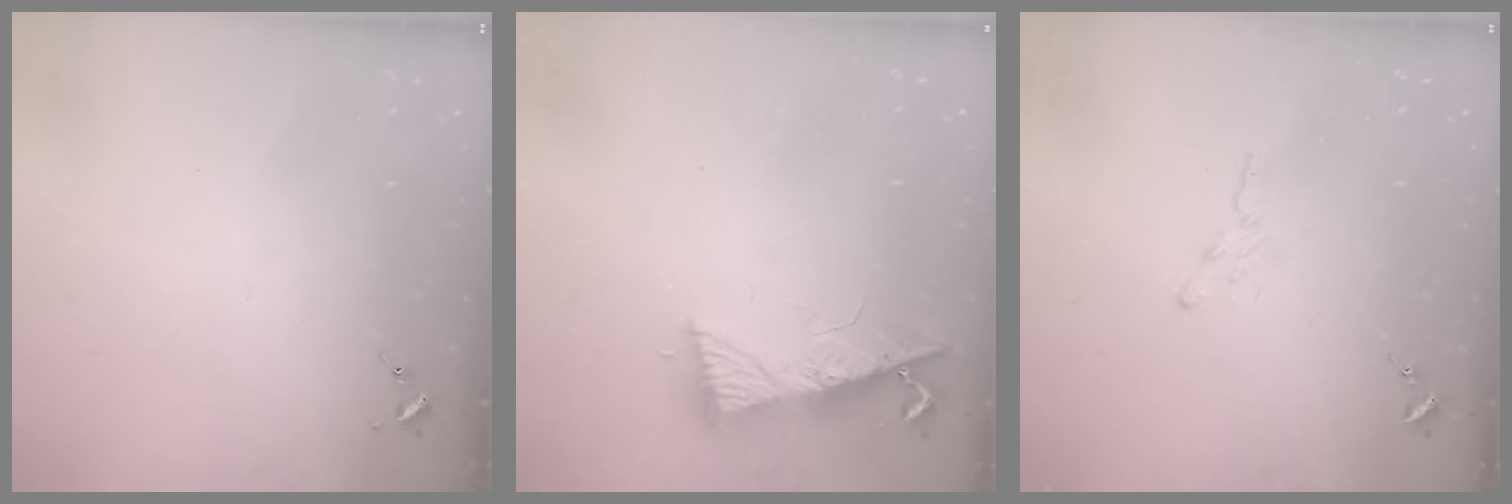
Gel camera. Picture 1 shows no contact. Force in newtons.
{"total": 8.6, "press": 8.5, "slide": 1.1}
{"total": 3.1, "press": 3.1, "slide": 0.3}